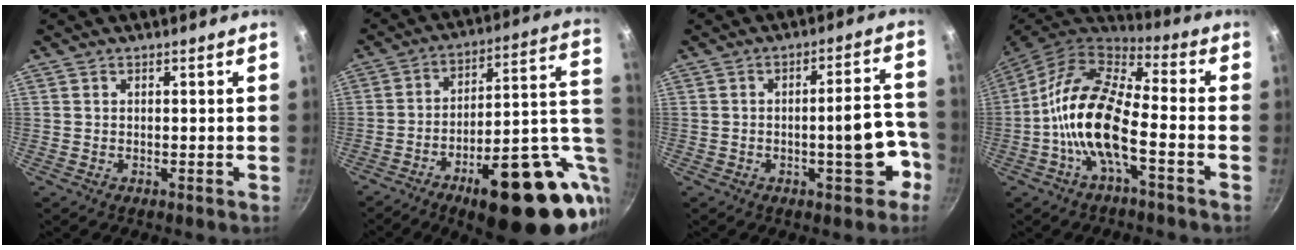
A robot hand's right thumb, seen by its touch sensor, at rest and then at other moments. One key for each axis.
{"total": 26.9, "fx": -5.3, "fy": 11.3, "fz": 23.9, "tx": -0.291, "ty": 0.017, "tz": -0.055}
{"total": 9.5, "fx": -3.8, "fy": 3.6, "fz": 8.0, "tx": -0.066, "ty": 0.049, "tz": -0.045}
{"total": 15.2, "fx": -4.2, "fy": 6.1, "fz": 13.3, "tx": -0.253, "ty": 0.041, "tz": -0.099}